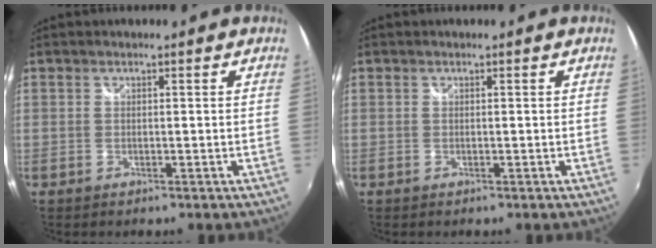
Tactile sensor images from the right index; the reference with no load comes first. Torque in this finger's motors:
{"motor_torque": [0.20, 0.21, 0.00, 0.00]}